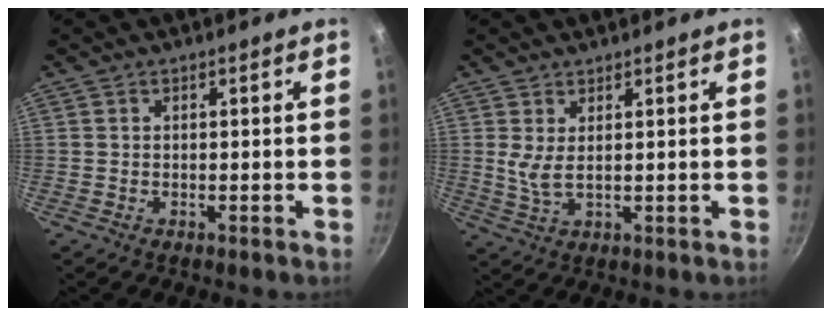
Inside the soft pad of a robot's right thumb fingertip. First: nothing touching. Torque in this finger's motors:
{"motor_torque": [2.35, 2.16, 0.38, -0.25, 0.16]}